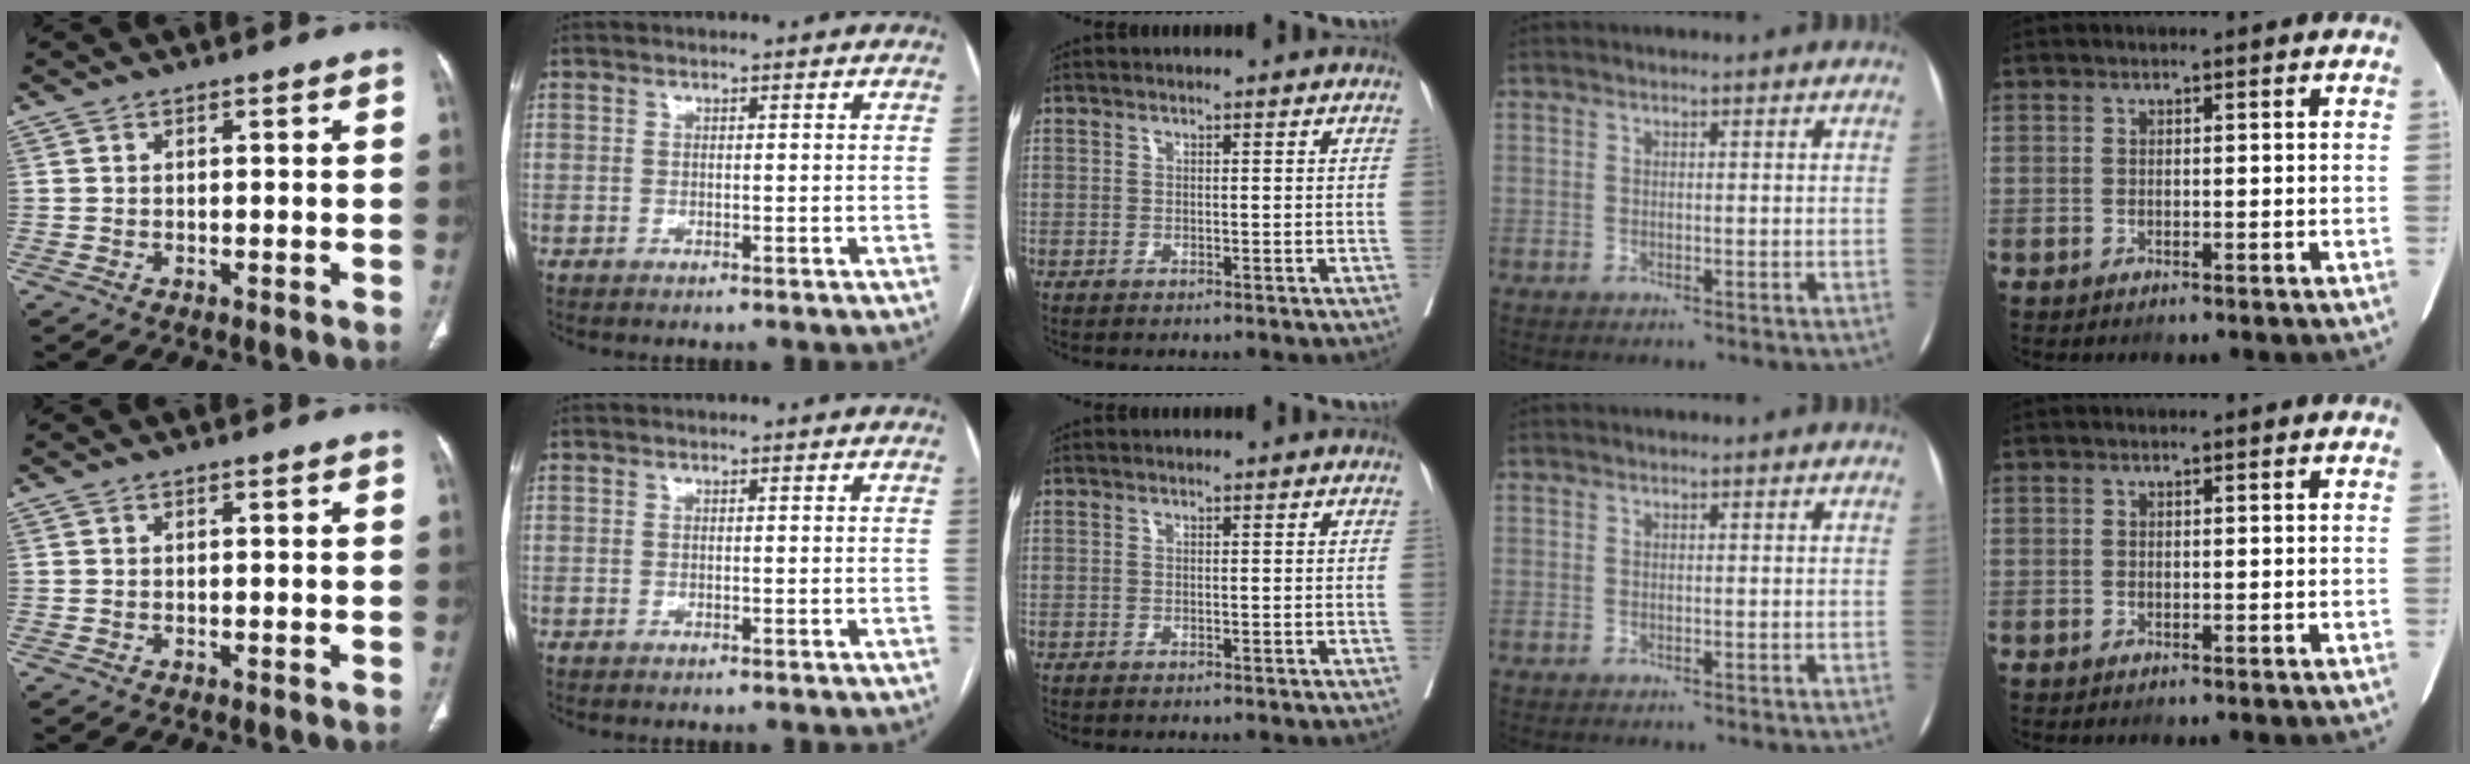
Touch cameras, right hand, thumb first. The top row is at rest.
{}